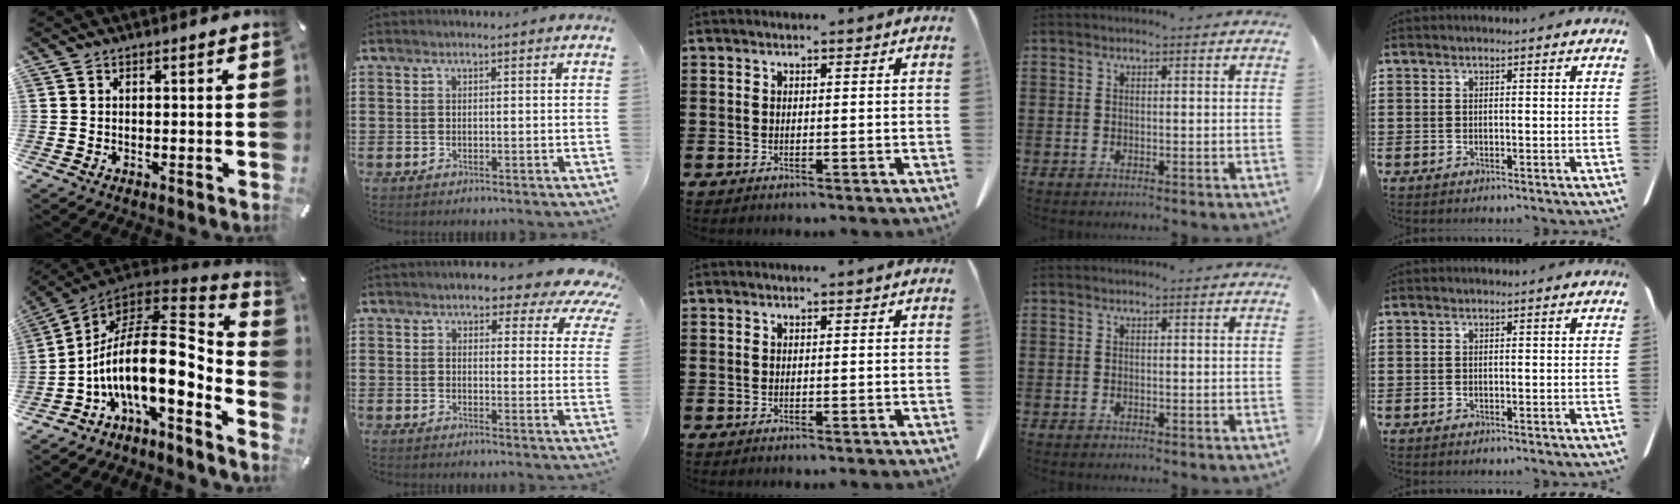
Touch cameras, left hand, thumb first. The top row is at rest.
{"thumb": {"total": 20.2, "force": [-2.0, 9.8, 17.5], "torque": [-0.324, -0.036, -0.039]}, "index": {"total": 5.2, "force": [4.5, 1.4, 2.2], "torque": [-0.046, -0.023, 0.073]}}